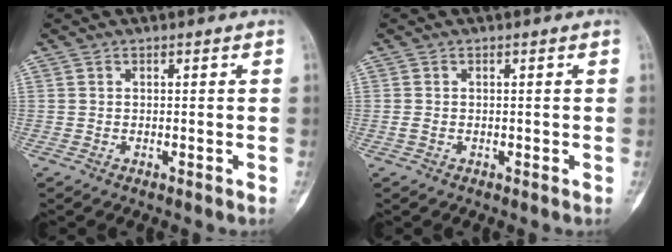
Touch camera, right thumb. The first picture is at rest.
{"total": 1.0, "force": [-0.3, 0.8, 0.6], "torque": [-0.016, -0.001, -0.005]}